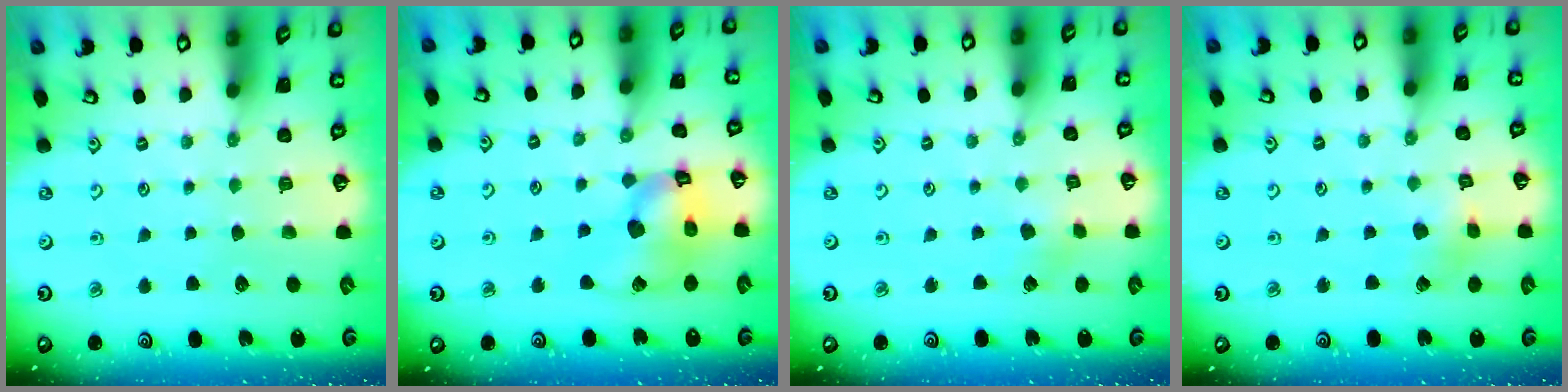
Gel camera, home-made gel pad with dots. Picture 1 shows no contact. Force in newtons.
{"total": 14.4, "press": 14.3, "slide": 1.9}
{"total": 2.3, "press": 2.3, "slide": 0.3}
{"total": 2.7, "press": 2.7, "slide": 0.3}